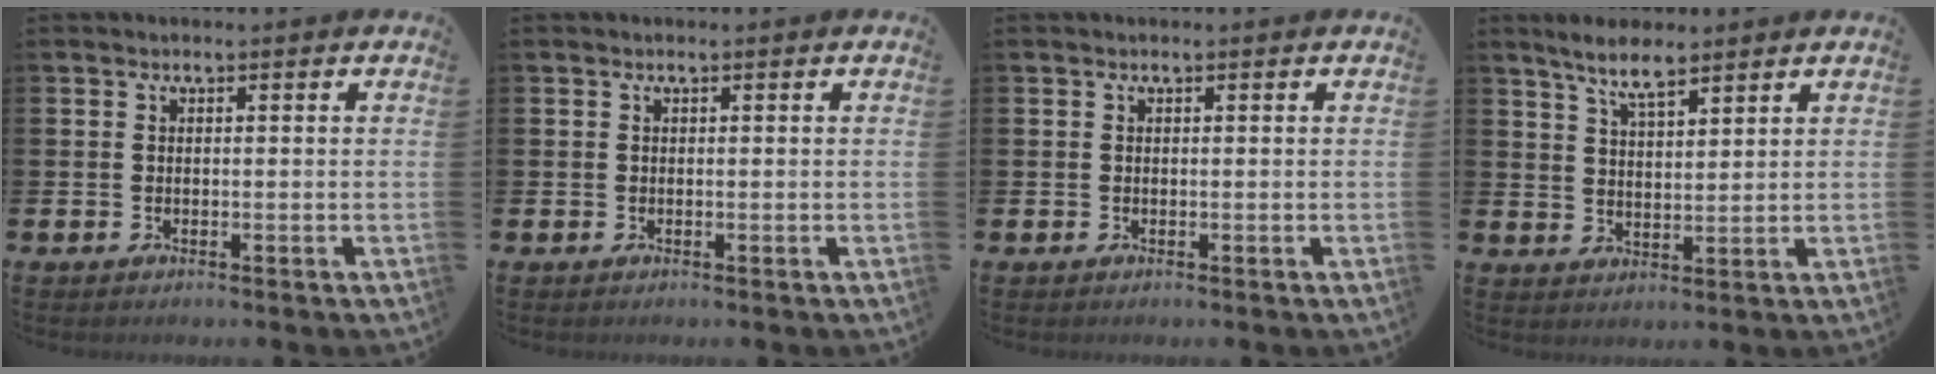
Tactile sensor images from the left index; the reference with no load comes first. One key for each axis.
{"total": 0.0}
{"total": 0.0}
{"total": 6.0, "fx": 5.2, "fy": 1.4, "fz": 2.7, "tx": -0.056, "ty": -0.014, "tz": 0.091}